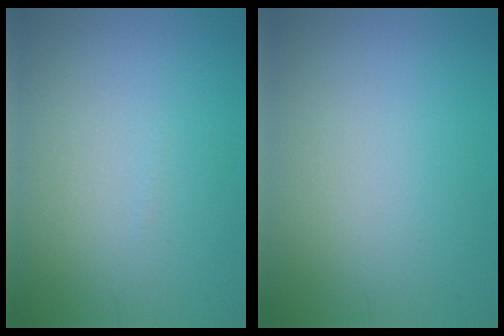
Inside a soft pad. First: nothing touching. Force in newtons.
{"total": 0.0}